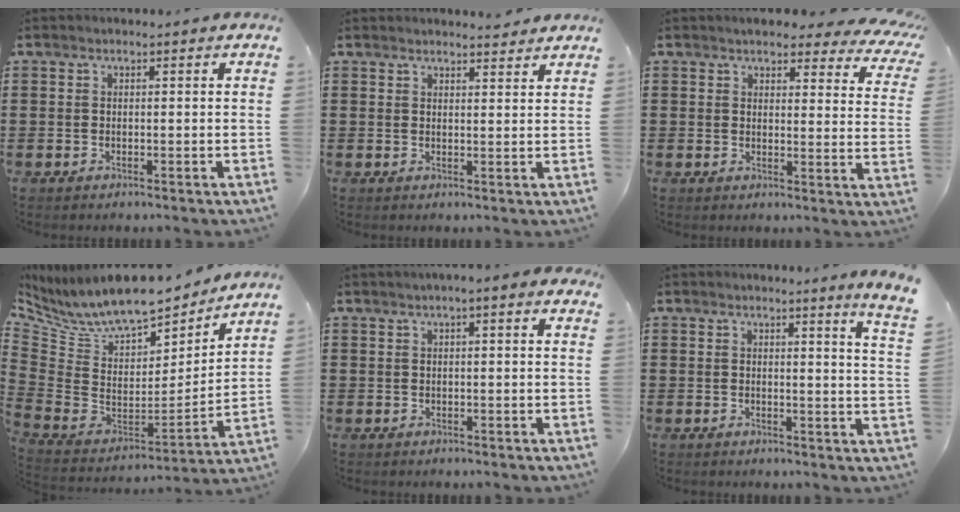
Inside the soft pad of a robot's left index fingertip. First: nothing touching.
{"total": 2.2, "force": [2.2, 0.0, 0.0], "torque": [-0.006, -0.002, 0.043]}
{"total": 4.1, "force": [3.7, 1.3, 1.1], "torque": [-0.023, -0.015, 0.062]}
{"total": 9.4, "force": [8.0, 2.7, 4.1], "torque": [-0.120, -0.057, 0.141]}
{"total": 1.2, "force": [0.5, 0.2, 1.1], "torque": [-0.022, 0.001, 0.008]}
{"total": 2.5, "force": [1.9, -1.3, 0.9], "torque": [-0.022, -0.018, 0.031]}